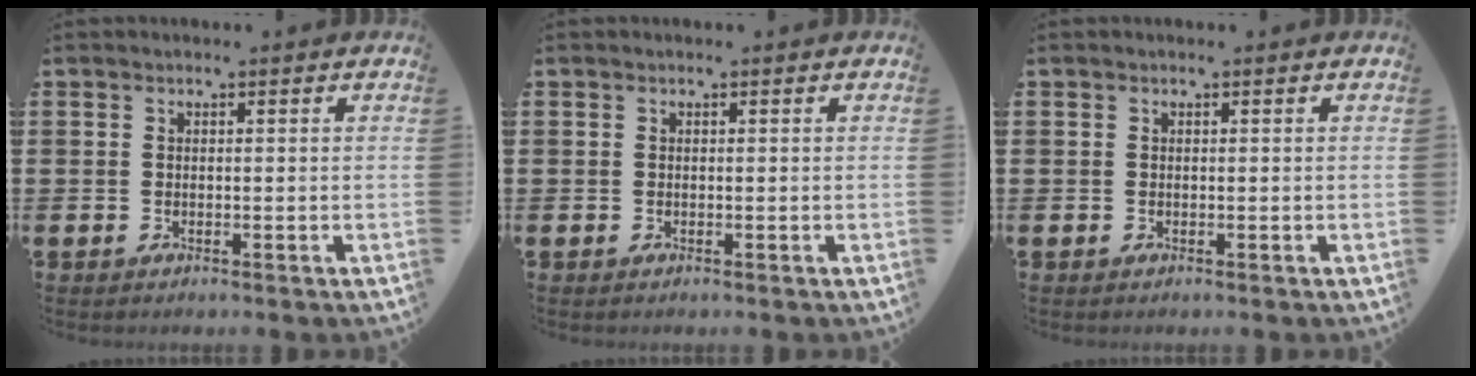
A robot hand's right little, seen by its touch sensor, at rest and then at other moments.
{"total": 0.0}
{"total": 0.0}